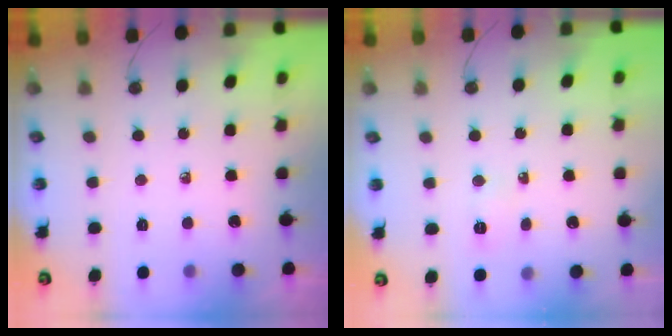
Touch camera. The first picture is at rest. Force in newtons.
{"total": 3.7, "press": 3.6, "slide": 1.0}